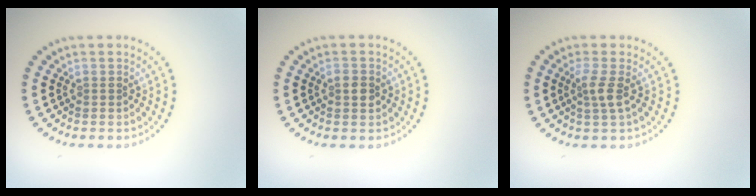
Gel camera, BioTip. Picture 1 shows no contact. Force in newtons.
{"total": 1.3, "press": 1.3, "slide": 0.0}
{"total": 1.8, "press": 1.4, "slide": 1.2}